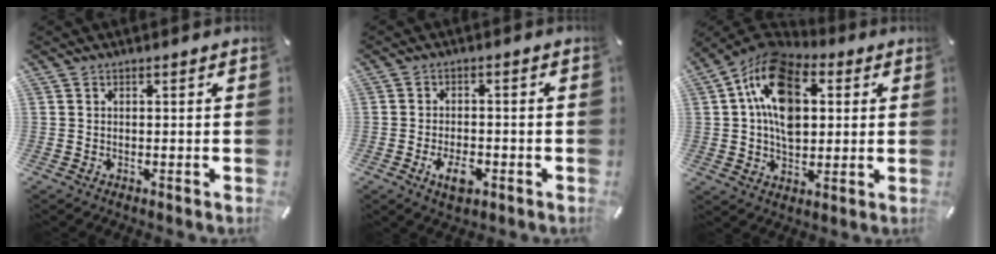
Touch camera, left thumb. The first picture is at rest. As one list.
[{"total": 5.7, "force": [-2.5, 3.1, 4.0], "torque": [-0.074, 0.004, -0.047]}, {"total": 16.6, "force": [4.0, 11.4, 11.4], "torque": [-0.217, 0.001, 0.070]}]